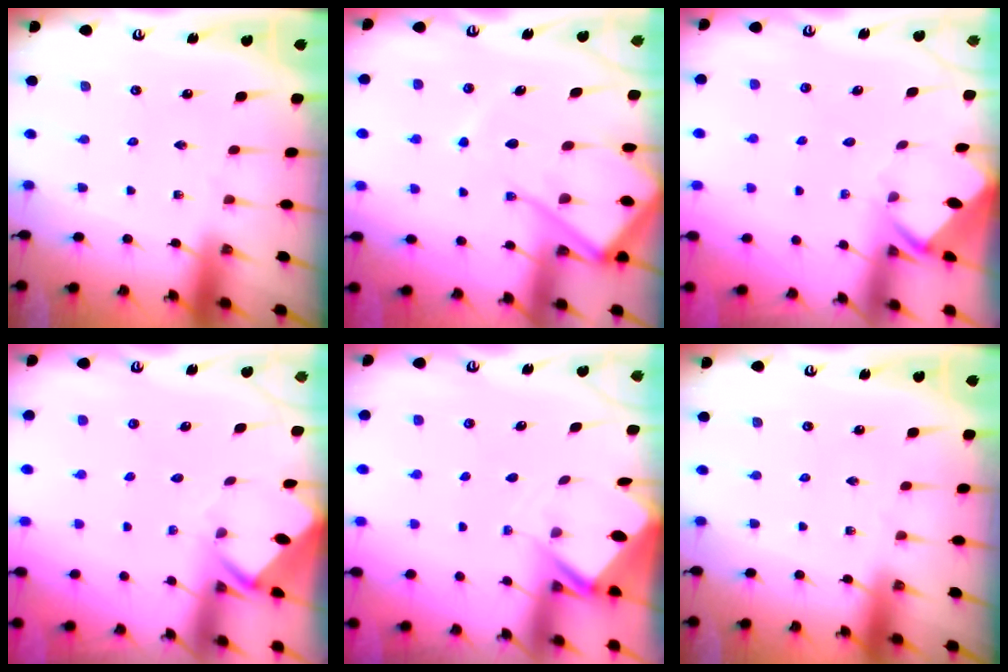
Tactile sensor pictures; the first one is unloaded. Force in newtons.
{"total": 14.2, "press": 14.2, "slide": 1.4}
{"total": 3.4, "press": 3.4, "slide": 0.2}
{"total": 3.4, "press": 3.4, "slide": 0.2}
{"total": 3.0, "press": 3.0, "slide": 0.3}
{"total": 0.0}